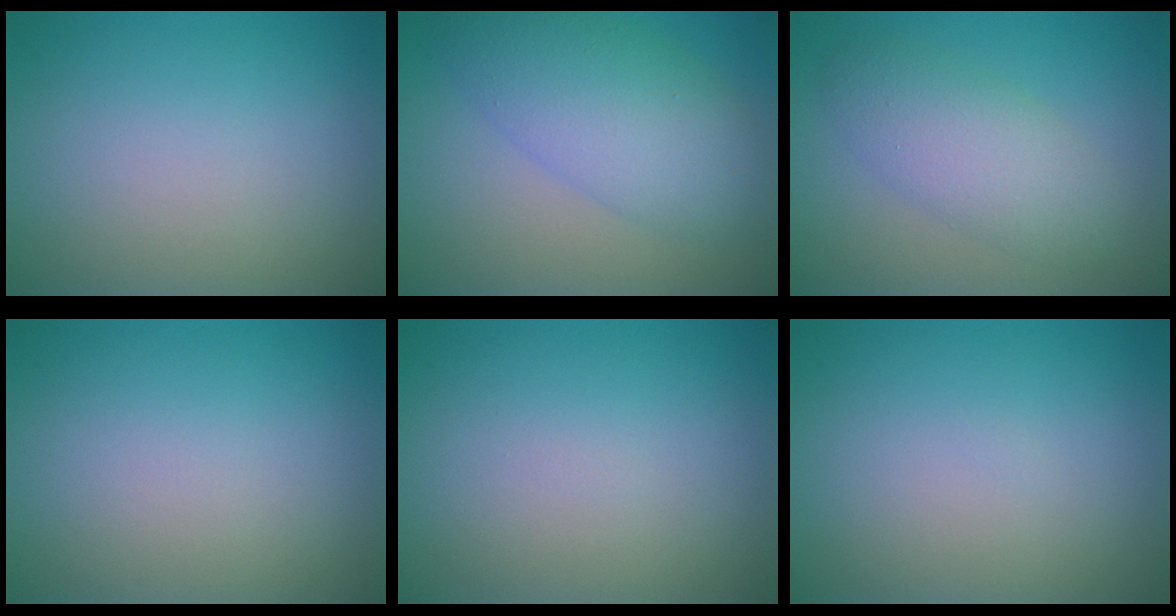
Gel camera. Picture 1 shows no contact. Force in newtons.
{"total": 6.8, "press": 6.8, "slide": 0.3}
{"total": 4.4, "press": 4.4, "slide": 0.1}
{"total": 0.0}
{"total": 0.0}
{"total": 0.0}